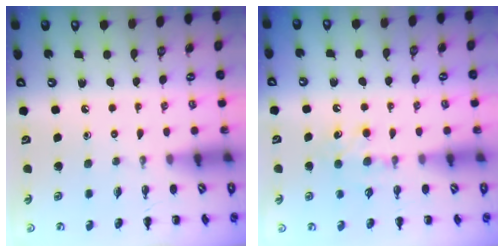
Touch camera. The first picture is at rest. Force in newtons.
{"total": 7.5, "press": 7.3, "slide": 1.7}